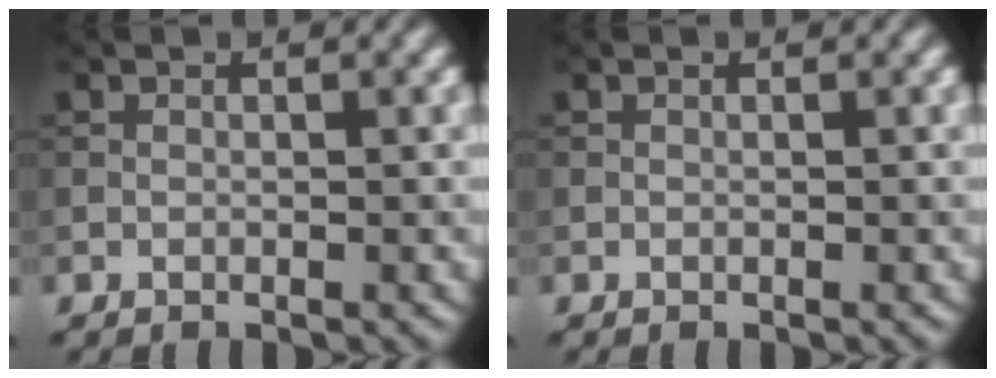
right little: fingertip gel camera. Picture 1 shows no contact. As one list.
[{"total": 0.0}]